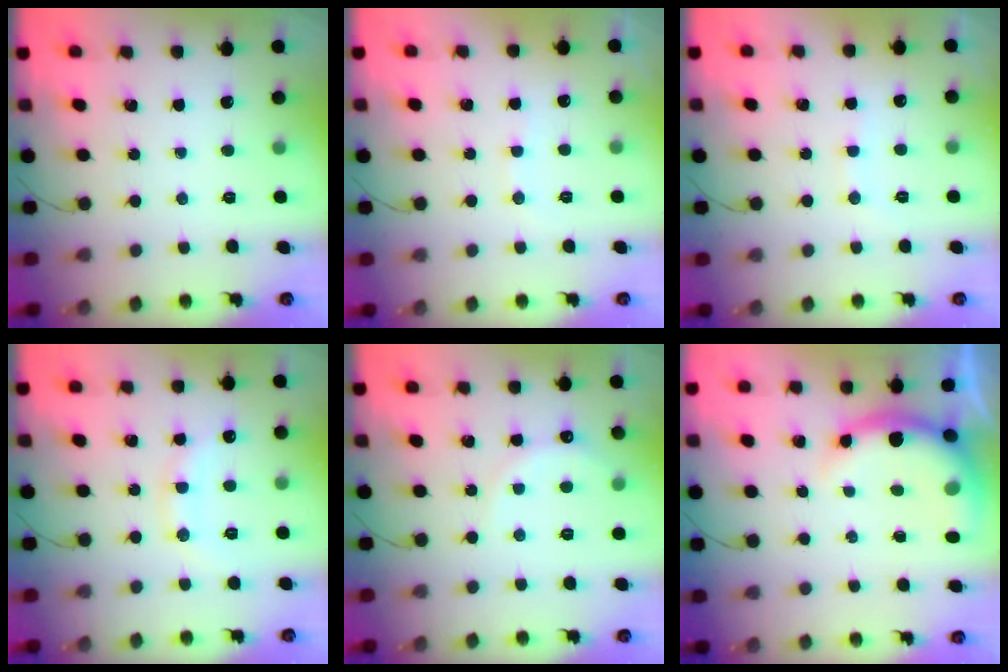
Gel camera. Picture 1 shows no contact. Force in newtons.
{"total": 5.8, "press": 5.8, "slide": 0.8}
{"total": 6.9, "press": 6.8, "slide": 1.3}
{"total": 10.2, "press": 10.2, "slide": 0.9}
{"total": 7.2, "press": 7.0, "slide": 1.6}
{"total": 9.3, "press": 9.1, "slide": 1.5}